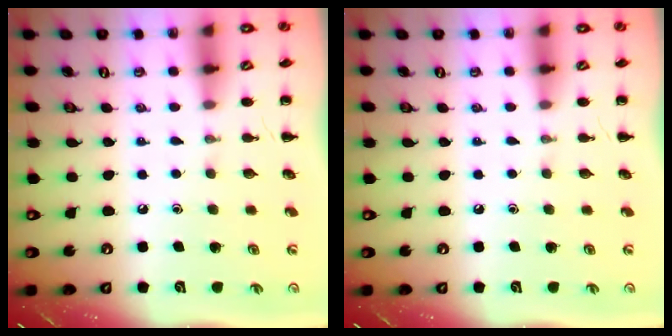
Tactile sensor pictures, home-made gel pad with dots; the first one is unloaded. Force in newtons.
{"total": 0.0}